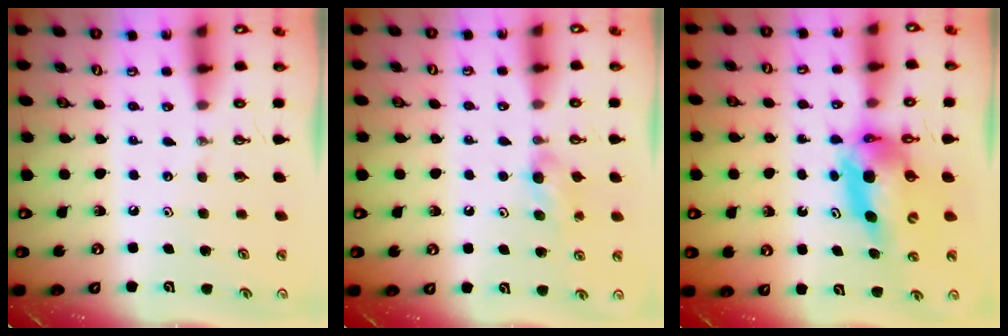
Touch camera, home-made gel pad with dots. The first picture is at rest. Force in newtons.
{"total": 6.3, "press": 6.2, "slide": 1.4}
{"total": 11.2, "press": 11.1, "slide": 1.1}